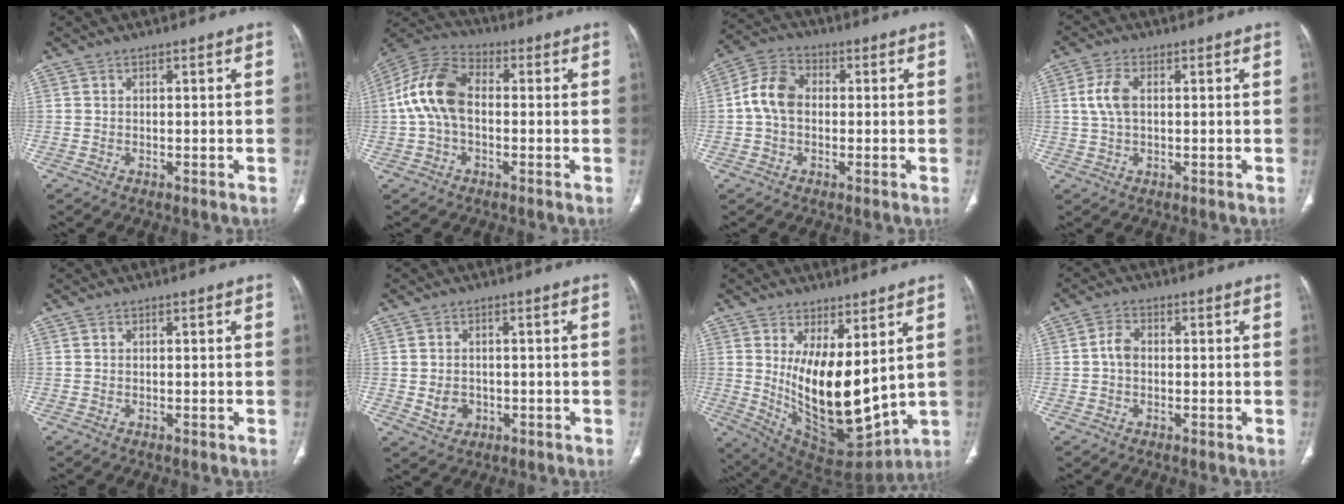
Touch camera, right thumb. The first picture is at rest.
{"total": 12.3, "force": [-0.1, 7.8, 9.6], "torque": [-0.194, 0.033, -0.012]}
{"total": 8.1, "force": [0.0, 5.9, 5.5], "torque": [-0.102, 0.024, -0.010]}
{"total": 5.1, "force": [0.7, 2.8, 4.2], "torque": [-0.100, 0.008, 0.013]}
{"total": 0.0}
{"total": 3.9, "force": [-0.6, 3.3, 2.1], "torque": [-0.024, 0.002, -0.003]}
{"total": 17.4, "force": [3.4, 7.8, 15.2], "torque": [-0.230, -0.056, 0.087]}
{"total": 3.1, "force": [-0.1, 2.2, 2.1], "torque": [-0.038, 0.009, -0.008]}